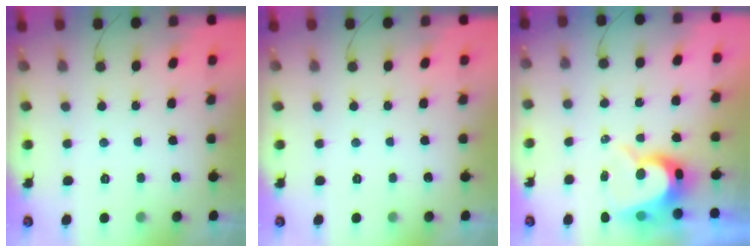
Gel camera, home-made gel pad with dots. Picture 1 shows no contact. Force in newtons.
{"total": 0.0}
{"total": 9.9, "press": 9.9, "slide": 0.8}